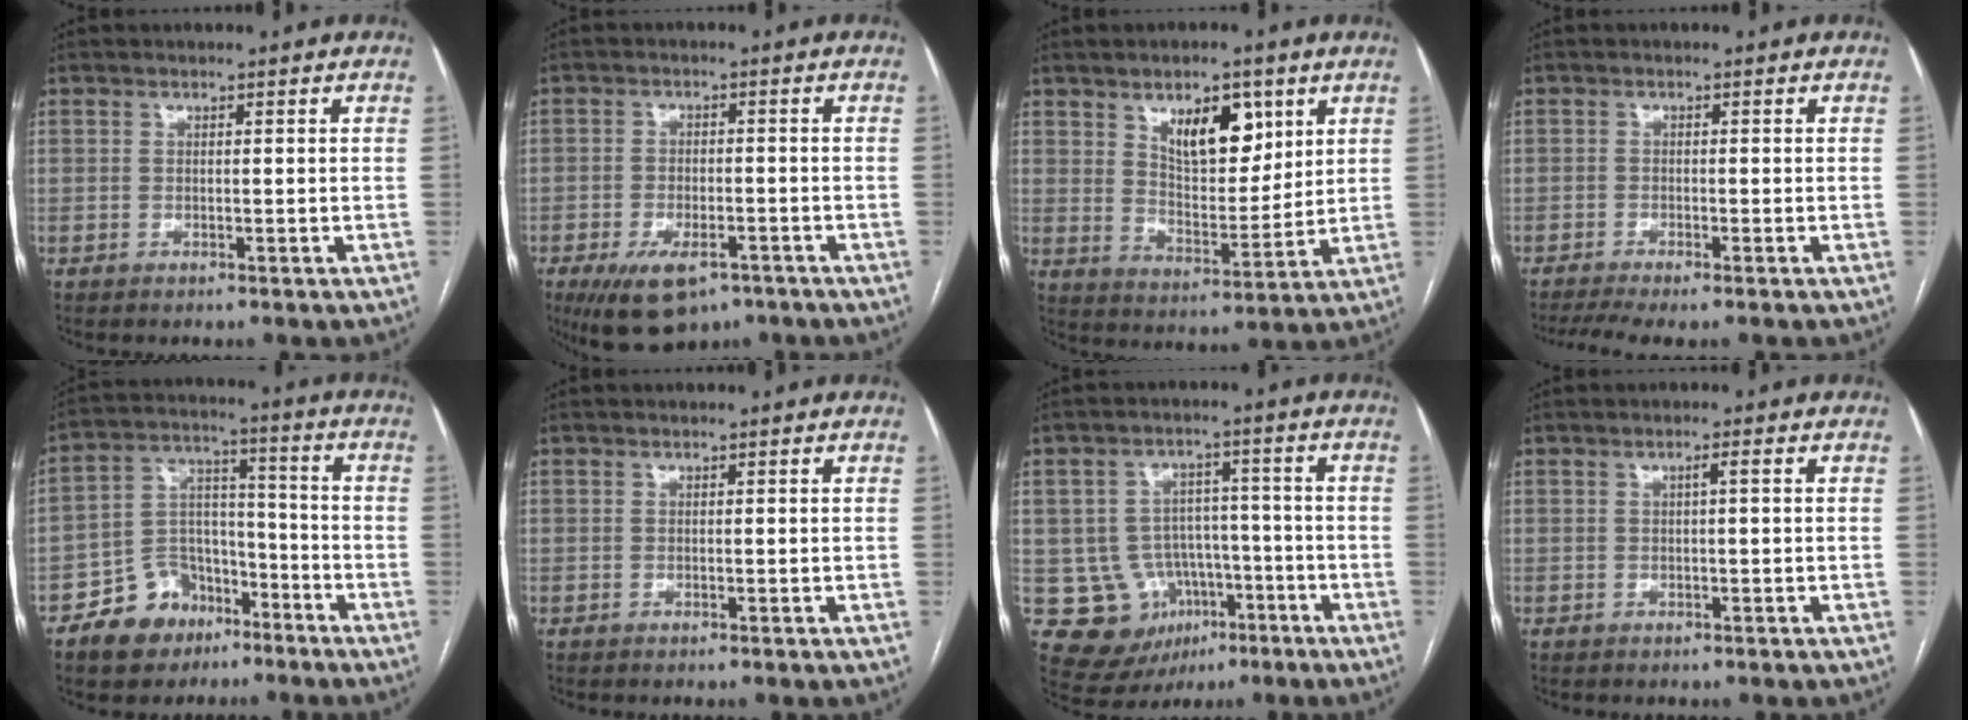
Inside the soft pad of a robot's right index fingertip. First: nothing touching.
{"total": 9.2, "force": [-5.7, 4.4, 5.7], "torque": [-0.098, -0.009, -0.083]}
{"total": 9.9, "force": [5.1, 4.3, 7.3], "torque": [-0.118, 0.000, 0.092]}
{"total": 5.0, "force": [-3.9, 0.5, 3.2], "torque": [-0.055, -0.010, -0.064]}
{"total": 10.9, "force": [-6.6, 7.7, 3.9], "torque": [-0.070, 0.033, -0.106]}
{"total": 0.0}
{"total": 10.8, "force": [-3.4, 9.7, 3.2], "torque": [-0.052, 0.034, -0.035]}
{"total": 1.0, "force": [0.2, -0.1, 1.0], "torque": [-0.017, 0.003, 0.003]}